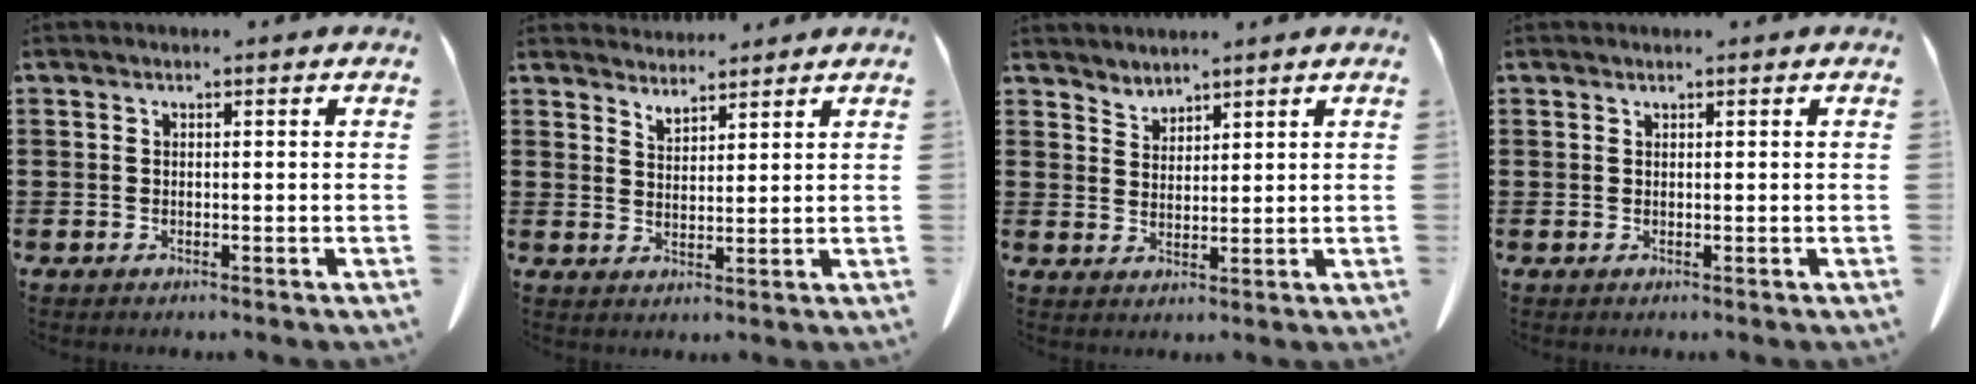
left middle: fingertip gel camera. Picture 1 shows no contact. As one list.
[{"total": 2.1, "force": [2.0, 0.4, 0.6], "torque": [-0.016, 0.002, 0.038]}, {"total": 2.7, "force": [2.6, 0.6, -0.4], "torque": [-0.001, -0.005, 0.050]}, {"total": 0.6, "force": [0.5, 0.2, 0.0], "torque": [-0.003, -0.001, 0.011]}]